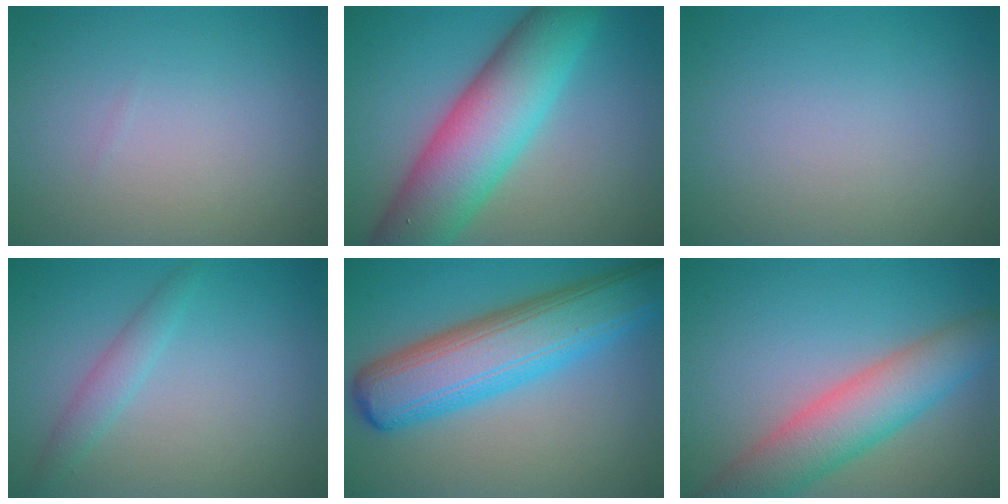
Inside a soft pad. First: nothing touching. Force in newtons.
{"total": 10.7, "press": 10.7, "slide": 0.2}
{"total": 0.0}
{"total": 1.8, "press": 1.8, "slide": 0.1}
{"total": 9.7, "press": 9.7, "slide": 0.2}
{"total": 6.9, "press": 6.9, "slide": 0.3}